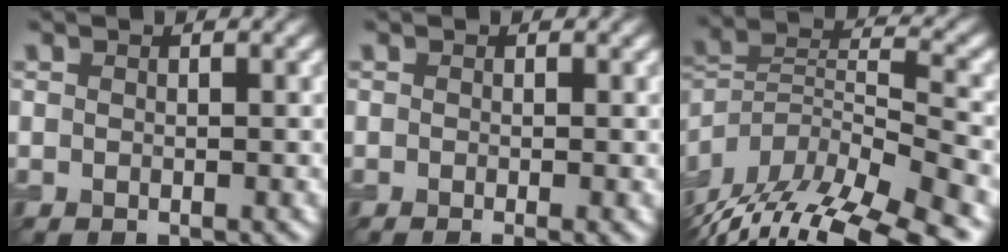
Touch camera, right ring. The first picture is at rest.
{"total": 1.6, "force": [-0.5, 0.4, 1.5], "torque": [-0.018, -0.009, -0.008]}
{"total": 15.5, "force": [-11.5, 5.3, 8.9], "torque": [-0.164, 0.013, -0.177]}